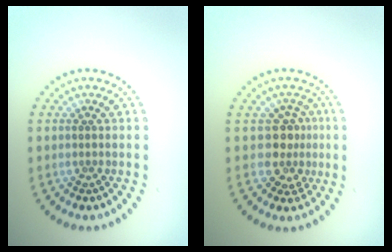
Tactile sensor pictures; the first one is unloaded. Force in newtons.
{"total": 2.7, "press": 2.3, "slide": 1.5}